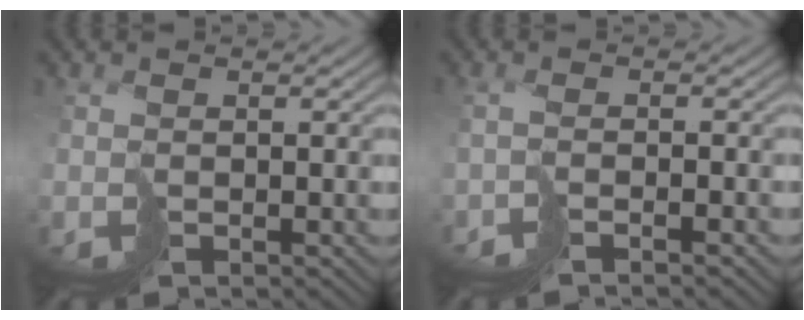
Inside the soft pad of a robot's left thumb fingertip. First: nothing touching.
{"total": 2.2, "force": [-1.9, -0.6, 1.0], "torque": [-0.014, 0.005, -0.036]}